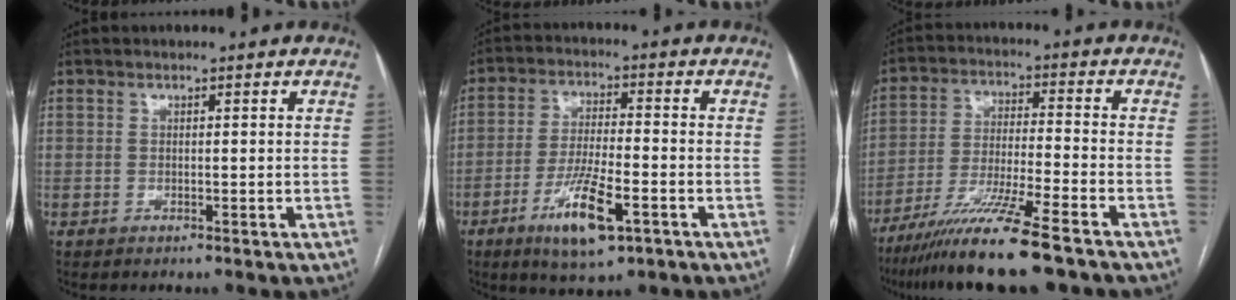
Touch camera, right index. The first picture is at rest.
{"total": 10.1, "force": [-4.9, 2.1, 8.6], "torque": [-0.165, -0.015, -0.081]}
{"total": 13.1, "force": [-9.9, -0.7, 8.6], "torque": [-0.155, -0.036, -0.170]}